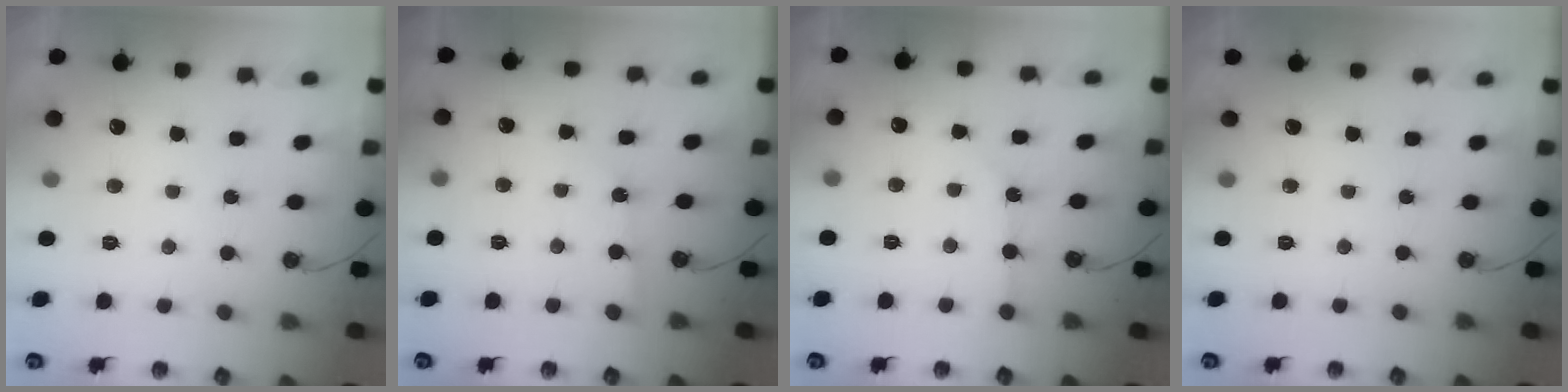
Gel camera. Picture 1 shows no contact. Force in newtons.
{"total": 2.7, "press": 2.7, "slide": 0.4}
{"total": 3.1, "press": 3.1, "slide": 0.4}
{"total": 0.0}